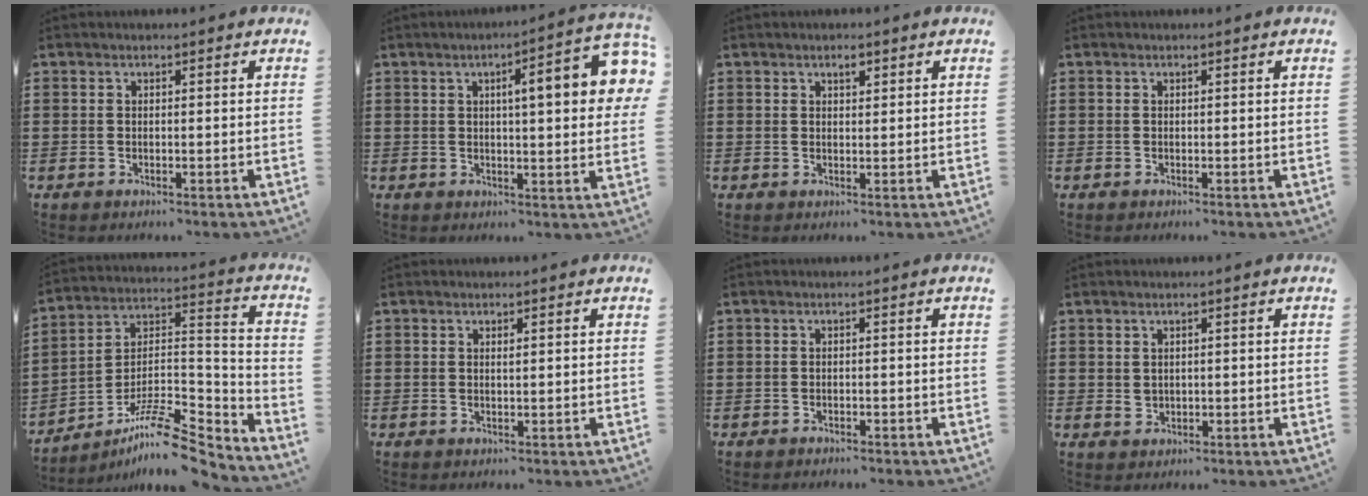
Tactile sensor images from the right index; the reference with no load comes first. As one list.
[{"total": 8.4, "force": [2.3, 1.5, 7.9], "torque": [-0.119, -0.004, 0.028]}, {"total": 1.5, "force": [0.9, 0.7, 1.0], "torque": [-0.013, 0.002, 0.014]}, {"total": 0.0}, {"total": 10.6, "force": [-8.4, 2.6, 6.0], "torque": [-0.105, 0.017, -0.162]}, {"total": 0.6, "force": [0.2, 0.1, 0.5], "torque": [-0.010, 0.000, 0.004]}, {"total": 0.8, "force": [-0.8, 0.1, 0.1], "torque": [-0.004, 0.001, -0.017]}, {"total": 1.3, "force": [0.3, 1.1, 0.7], "torque": [-0.017, 0.006, 0.006]}]